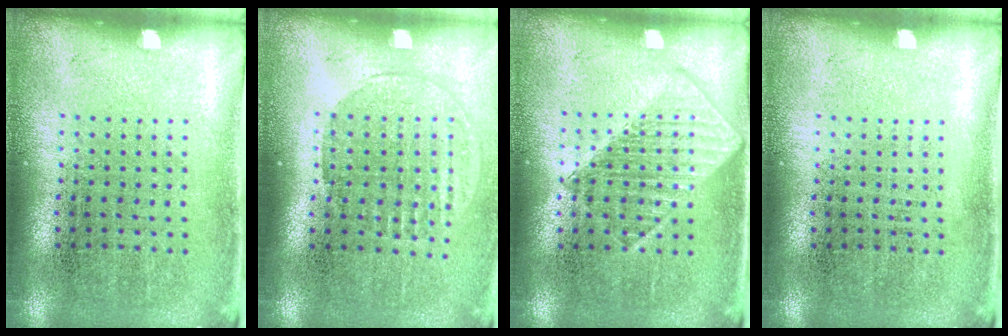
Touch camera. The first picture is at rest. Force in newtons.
{"total": 1.4, "press": 1.2, "slide": 0.7}
{"total": 1.1, "press": 1.1, "slide": 0.2}
{"total": 0.0}